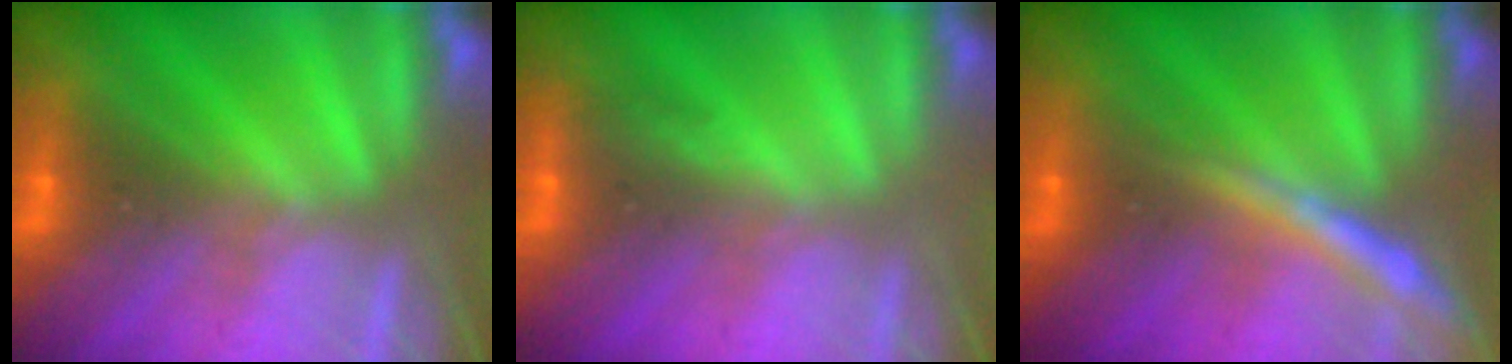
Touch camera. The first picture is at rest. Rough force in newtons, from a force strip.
{"total": 2.8}
{"total": 3.2}